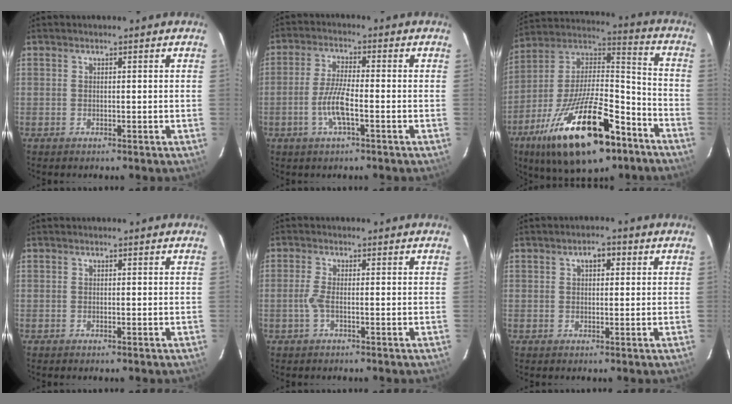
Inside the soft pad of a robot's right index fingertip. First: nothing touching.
{"total": 6.2, "force": [-2.3, 0.8, 5.7], "torque": [-0.118, -0.002, -0.047]}
{"total": 27.4, "force": [-15.3, 10.8, 20.0], "torque": [-0.366, -0.010, -0.246]}
{"total": 0.0}
{"total": 2.1, "force": [-0.7, 0.1, 1.9], "torque": [-0.045, 0.000, -0.016]}
{"total": 2.8, "force": [1.0, 1.6, 2.0], "torque": [-0.029, 0.012, 0.014]}